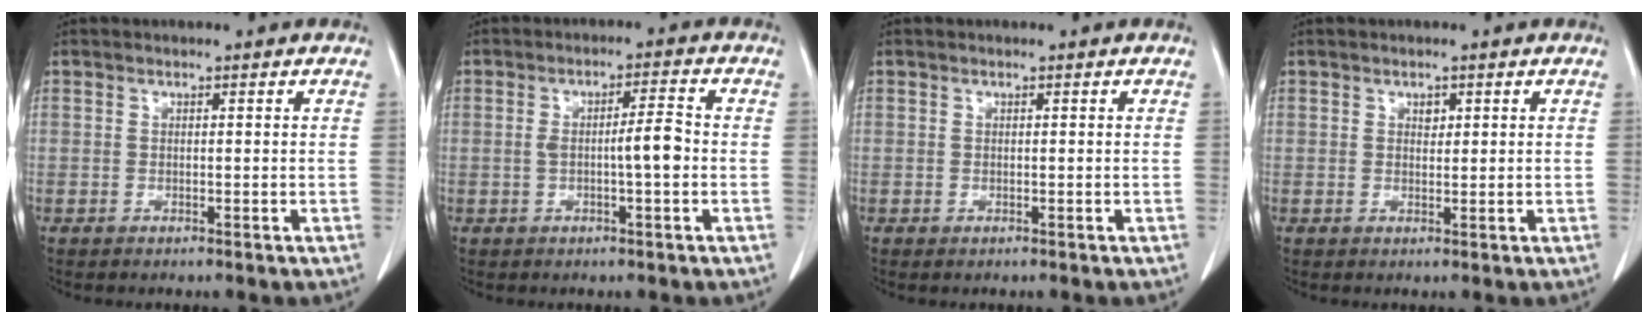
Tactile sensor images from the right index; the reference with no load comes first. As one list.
[{"total": 4.7, "force": [-0.6, 0.4, 4.6], "torque": [-0.080, 0.009, -0.007]}, {"total": 0.0}, {"total": 1.2, "force": [0.6, 0.8, 0.6], "torque": [-0.006, -0.003, 0.008]}]